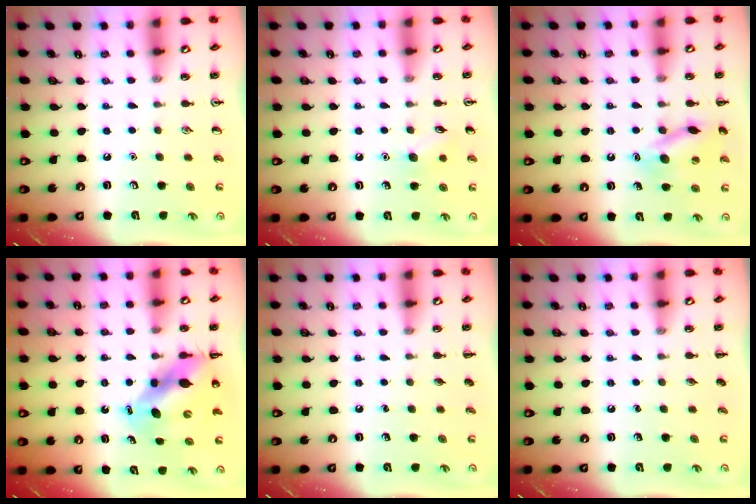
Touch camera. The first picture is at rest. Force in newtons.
{"total": 6.5, "press": 6.2, "slide": 1.9}
{"total": 12.8, "press": 12.6, "slide": 1.7}
{"total": 10.6, "press": 10.2, "slide": 2.9}
{"total": 0.0}
{"total": 0.0}